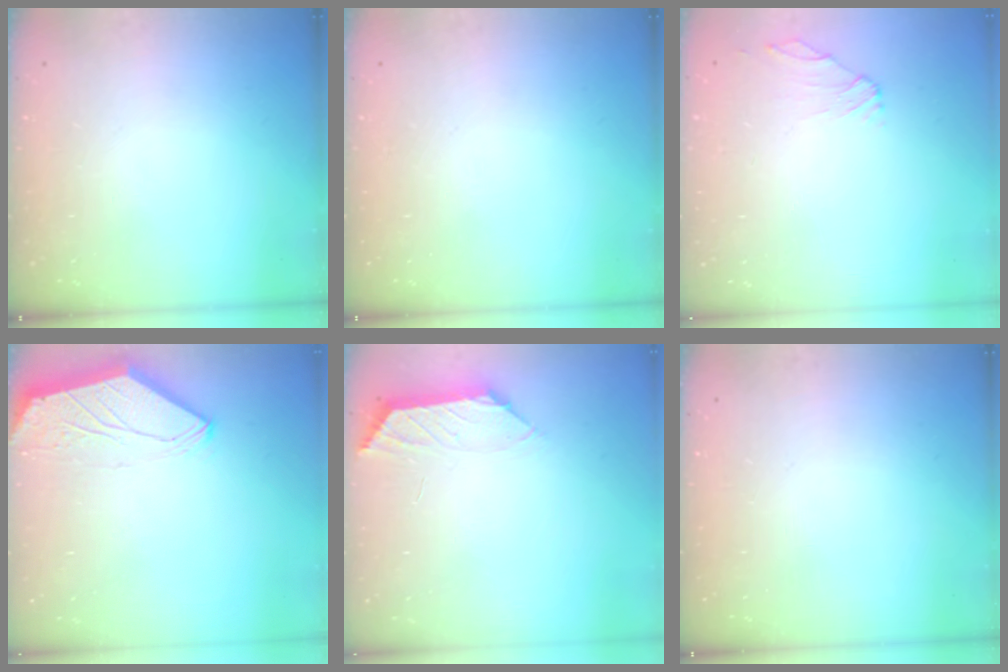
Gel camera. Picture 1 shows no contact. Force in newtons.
{"total": 0.0}
{"total": 0.6, "press": 0.5, "slide": 0.3}
{"total": 0.0}
{"total": 1.8, "press": 1.7, "slide": 0.5}
{"total": 0.0}